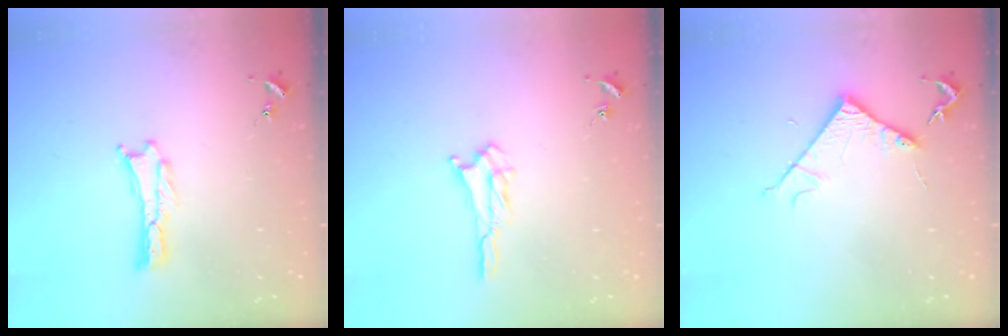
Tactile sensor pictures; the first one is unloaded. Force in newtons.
{"total": 1.7, "press": 1.7, "slide": 0.2}
{"total": 5.1, "press": 5.1, "slide": 0.6}